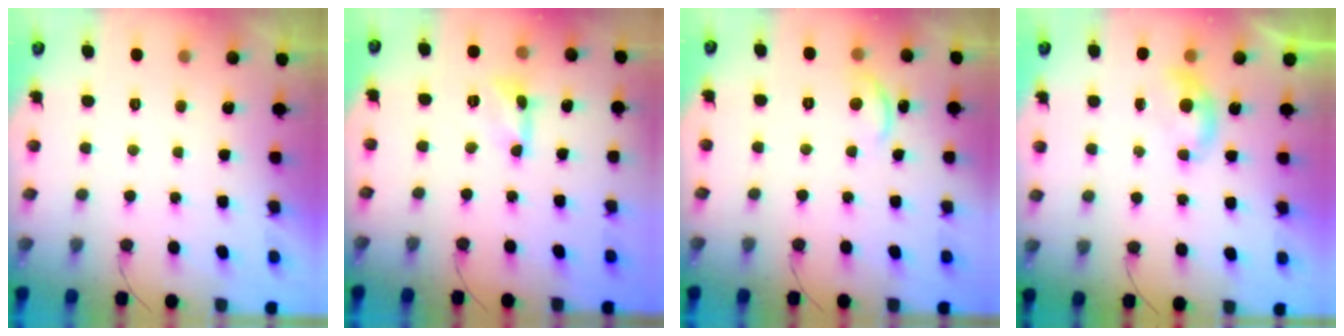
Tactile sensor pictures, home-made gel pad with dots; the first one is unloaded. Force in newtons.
{"total": 1.7, "press": 1.7, "slide": 0.1}
{"total": 9.0, "press": 9.0, "slide": 0.7}
{"total": 4.7, "press": 4.7, "slide": 0.6}